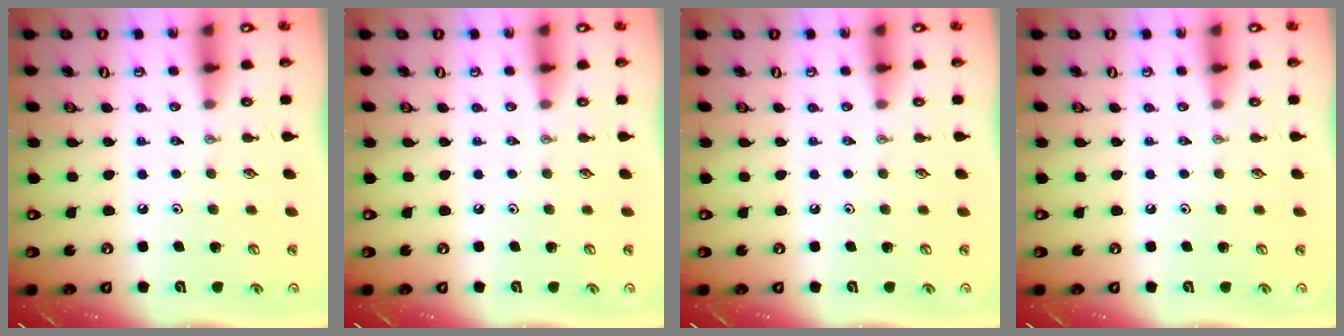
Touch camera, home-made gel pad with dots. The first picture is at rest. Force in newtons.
{"total": 0.0}
{"total": 0.0}
{"total": 0.0}